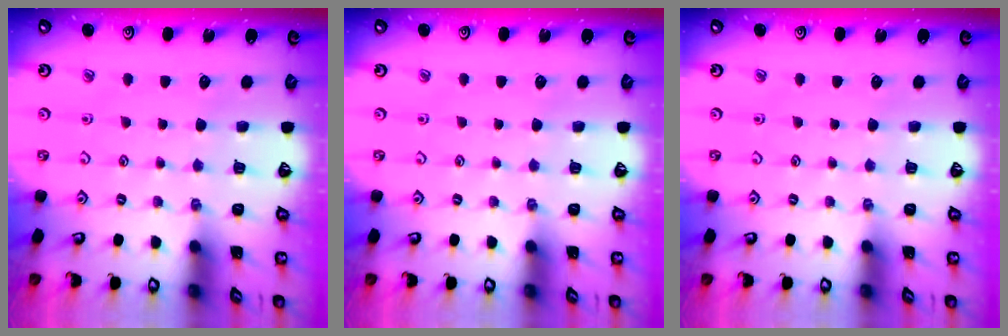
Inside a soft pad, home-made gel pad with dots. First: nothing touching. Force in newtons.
{"total": 0.0}
{"total": 0.0}